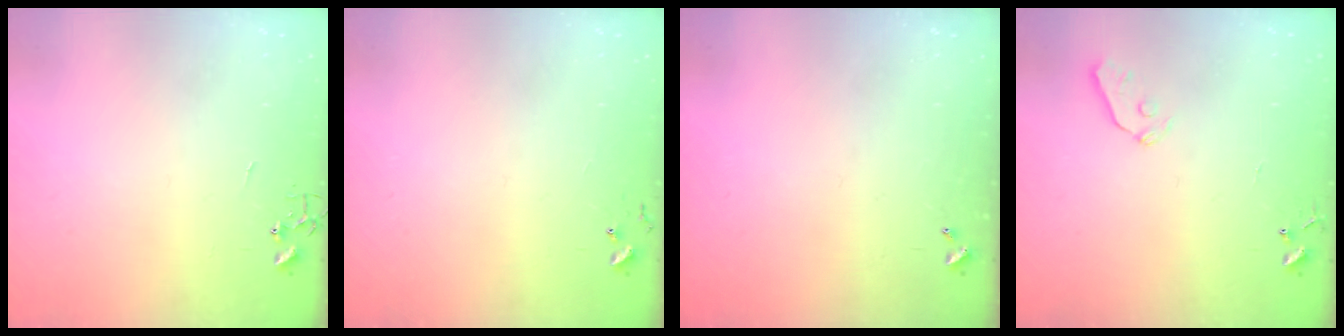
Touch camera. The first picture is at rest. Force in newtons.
{"total": 4.7, "press": 4.7, "slide": 0.4}
{"total": 0.0}
{"total": 5.2, "press": 5.2, "slide": 0.6}